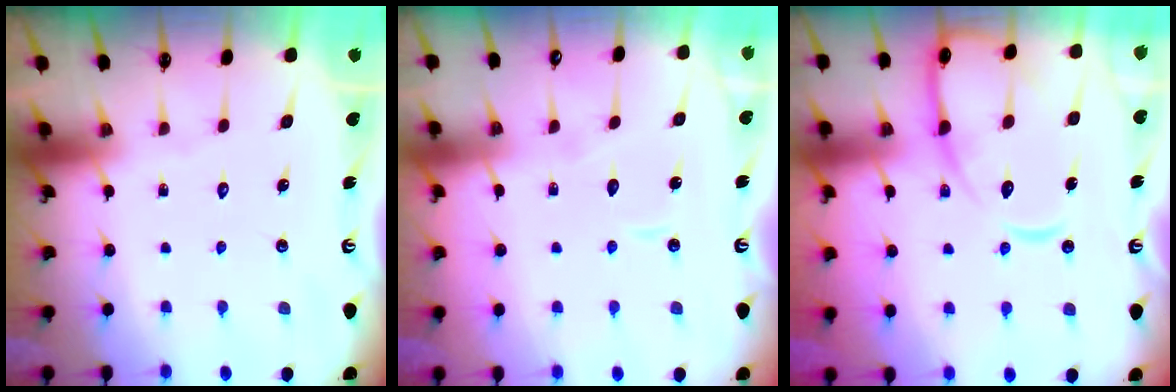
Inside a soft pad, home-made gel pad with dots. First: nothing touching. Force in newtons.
{"total": 3.4, "press": 3.4, "slide": 0.2}
{"total": 13.3, "press": 13.3, "slide": 1.3}